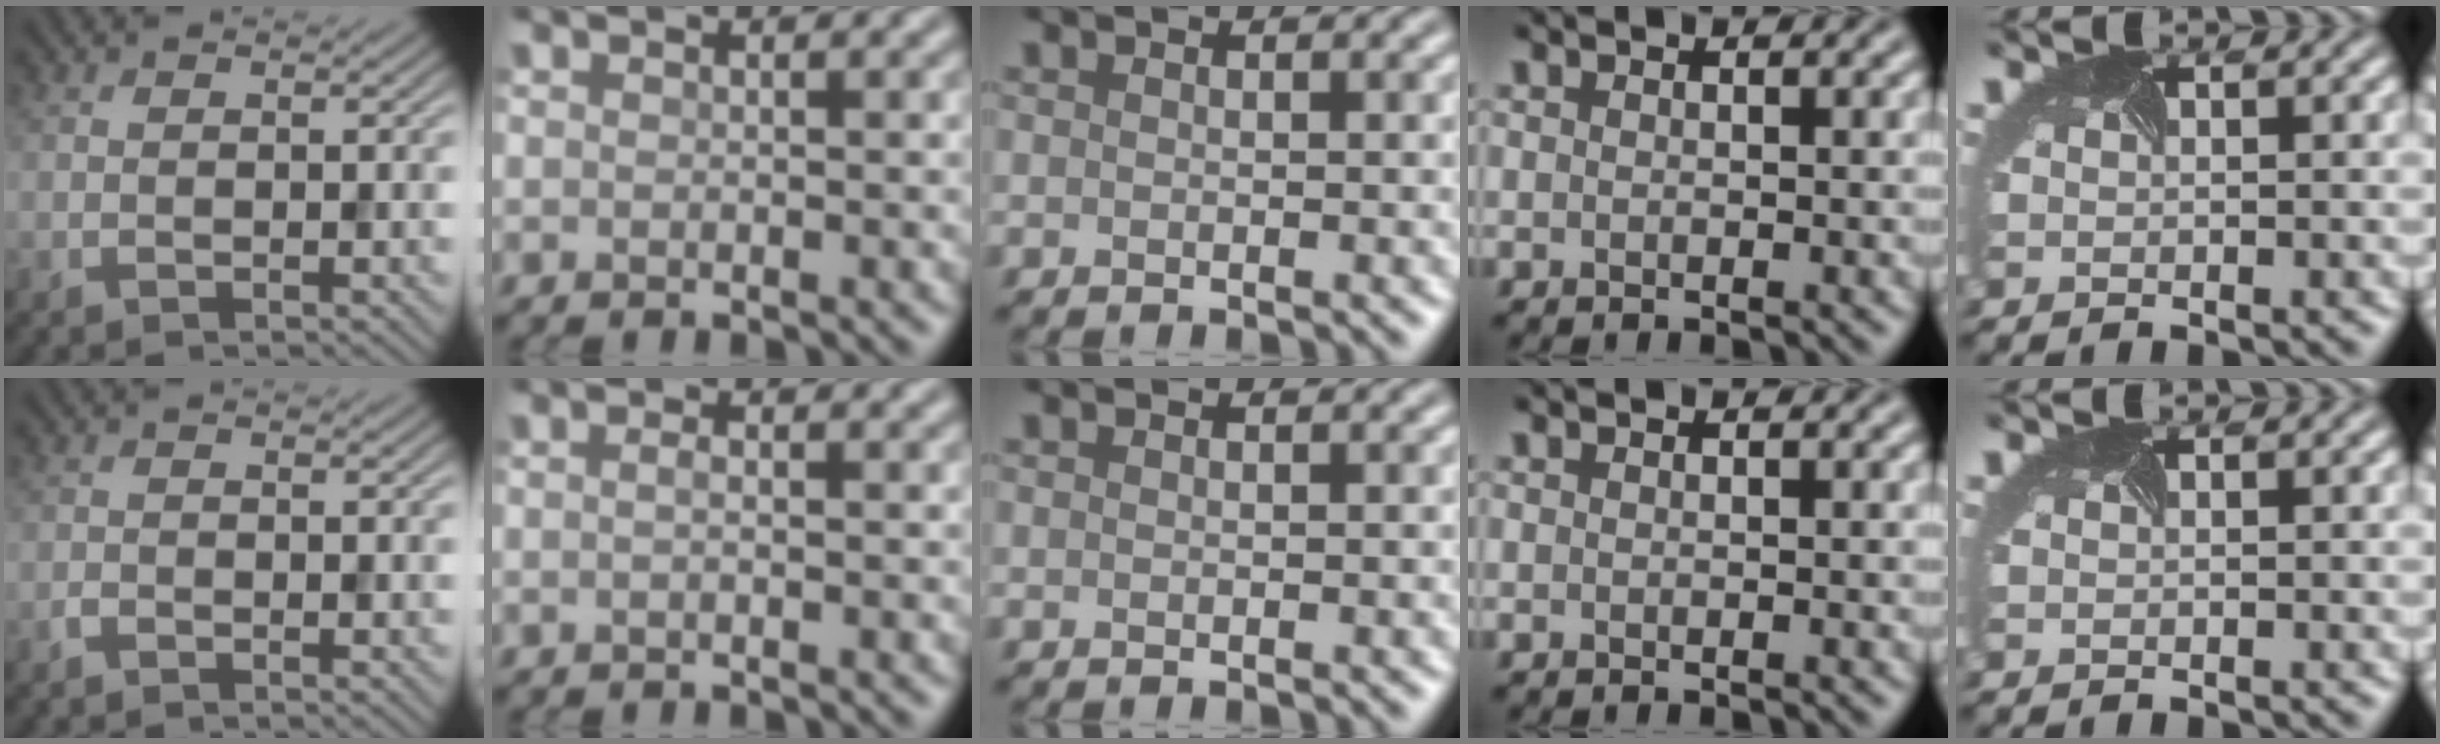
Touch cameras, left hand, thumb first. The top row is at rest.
{"thumb": {"total": 0.8, "force": [-0.7, 0.3, 0.3], "torque": [-0.006, 0.000, -0.014]}, "index": {"total": 0.6, "force": [-0.3, 0.1, 0.5], "torque": [-0.014, 0.003, -0.008]}}